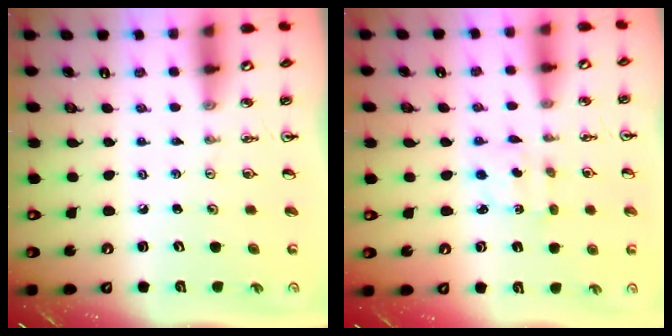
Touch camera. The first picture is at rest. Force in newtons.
{"total": 2.8, "press": 2.8, "slide": 0.5}